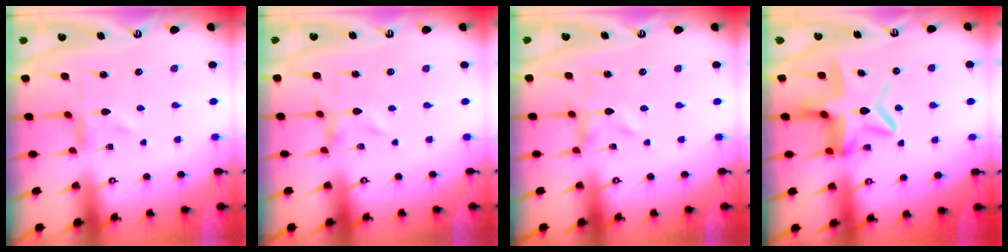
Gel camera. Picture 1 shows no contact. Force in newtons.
{"total": 0.0}
{"total": 0.0}
{"total": 12.2, "press": 12.1, "slide": 1.2}